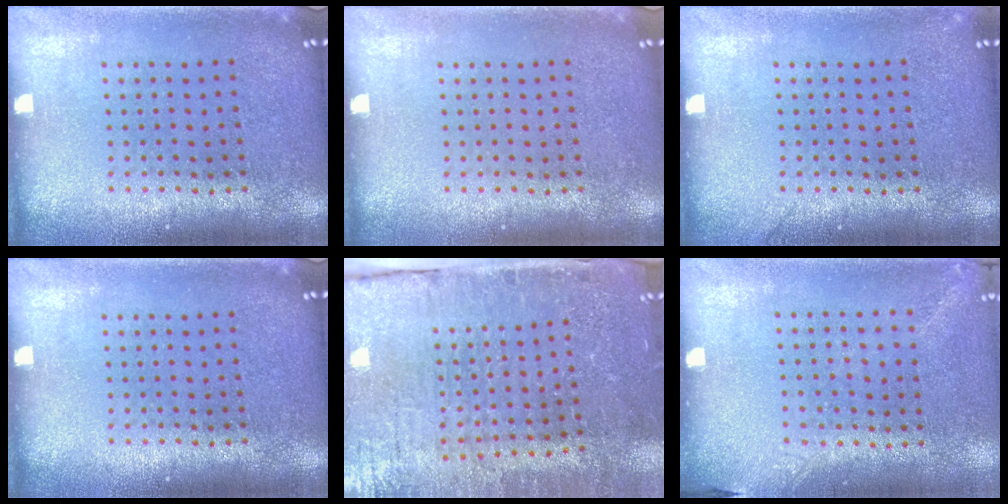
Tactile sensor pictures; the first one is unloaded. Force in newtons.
{"total": 0.0}
{"total": 0.7, "press": 0.7, "slide": 0.1}
{"total": 0.0}
{"total": 4.2, "press": 4.1, "slide": 1.0}
{"total": 1.4, "press": 1.1, "slide": 0.9}